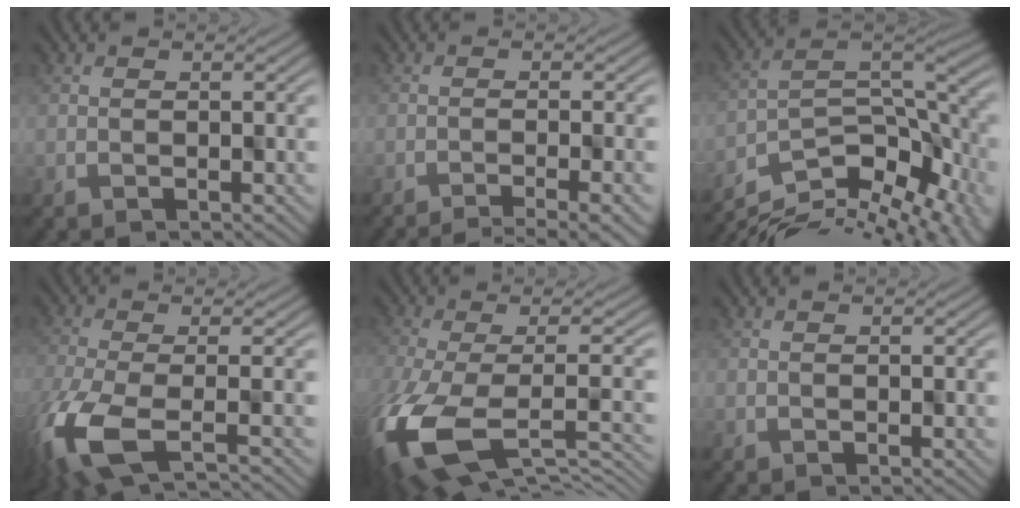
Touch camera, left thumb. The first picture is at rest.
{"total": 4.4, "force": [-3.3, 0.2, 2.9], "torque": [-0.039, 0.012, -0.051]}
{"total": 11.2, "force": [-6.9, 4.4, 7.6], "torque": [-0.164, -0.026, -0.095]}
{"total": 10.1, "force": [-5.7, 3.3, 7.7], "torque": [-0.174, -0.029, -0.111]}
{"total": 14.5, "force": [-4.0, 7.2, 11.9], "torque": [-0.300, -0.055, -0.044]}
{"total": 0.0}